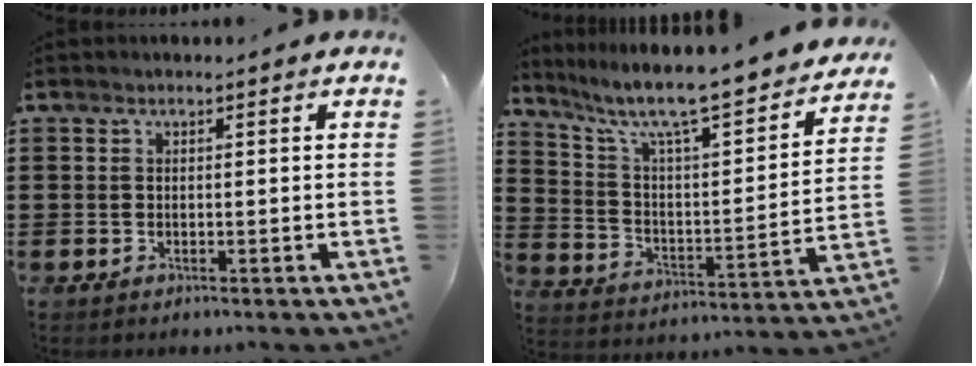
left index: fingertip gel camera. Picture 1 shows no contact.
{"total": 8.1, "force": [6.8, 0.8, 4.4], "torque": [-0.109, -0.061, 0.106]}